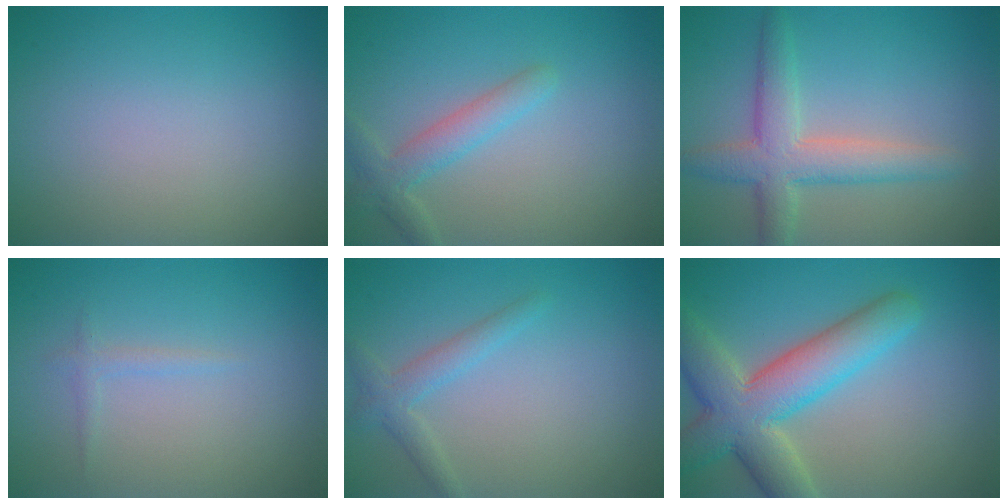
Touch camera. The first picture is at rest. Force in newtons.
{"total": 2.8, "press": 2.8, "slide": 0.2}
{"total": 4.7, "press": 4.7, "slide": 0.3}
{"total": 0.8, "press": 0.8, "slide": 0.0}
{"total": 2.1, "press": 2.1, "slide": 0.1}
{"total": 8.2, "press": 8.2, "slide": 0.6}